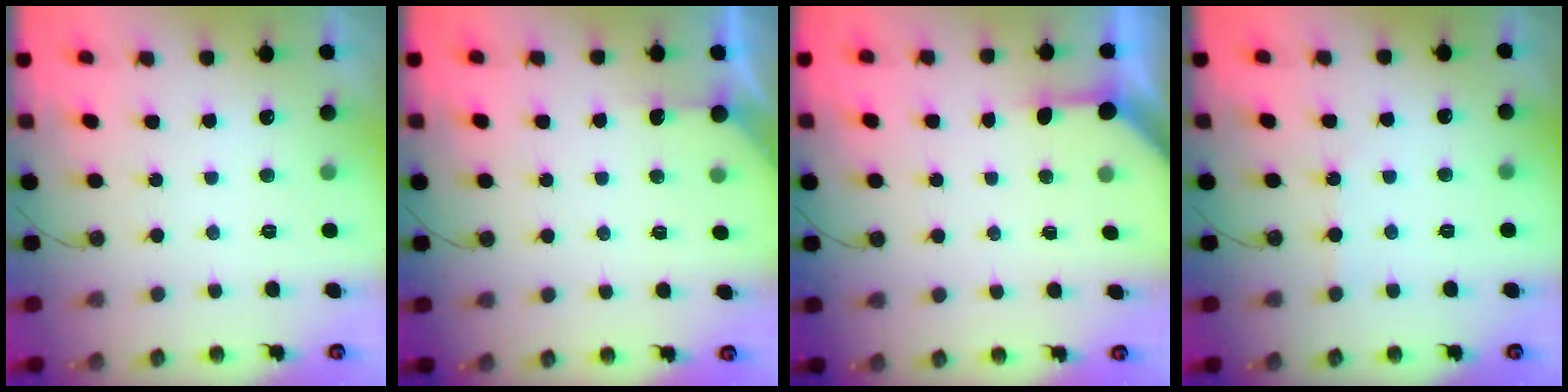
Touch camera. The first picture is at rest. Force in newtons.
{"total": 2.5, "press": 2.5, "slide": 0.2}
{"total": 2.7, "press": 2.6, "slide": 0.3}
{"total": 1.3, "press": 1.2, "slide": 0.3}